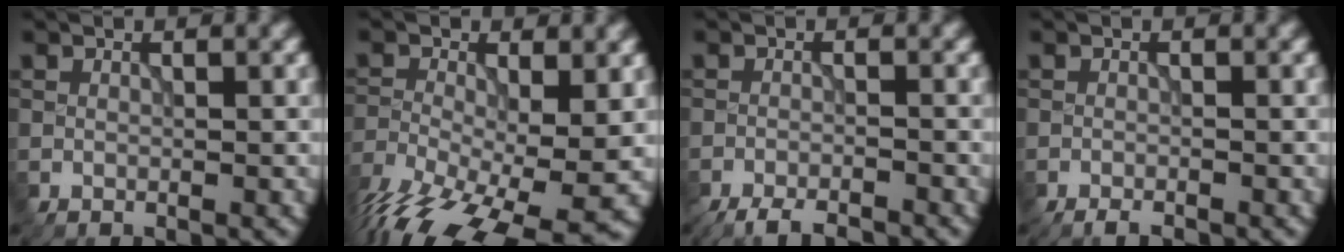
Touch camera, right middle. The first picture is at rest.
{"total": 12.2, "force": [-6.5, 4.9, 9.1], "torque": [-0.170, -0.033, -0.113]}
{"total": 5.0, "force": [-4.5, 0.9, 1.9], "torque": [-0.037, -0.014, -0.069]}
{"total": 1.2, "force": [-1.0, 0.2, 0.5], "torque": [-0.007, -0.002, -0.020]}